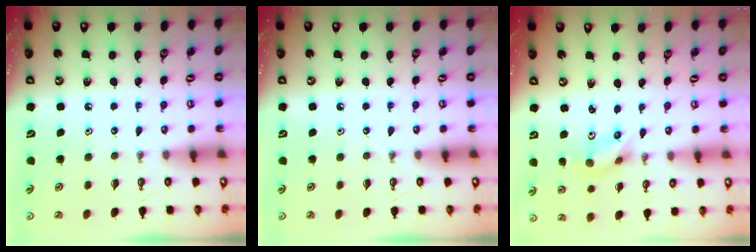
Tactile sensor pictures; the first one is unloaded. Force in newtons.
{"total": 0.0}
{"total": 6.3, "press": 2.7, "slide": 5.7}